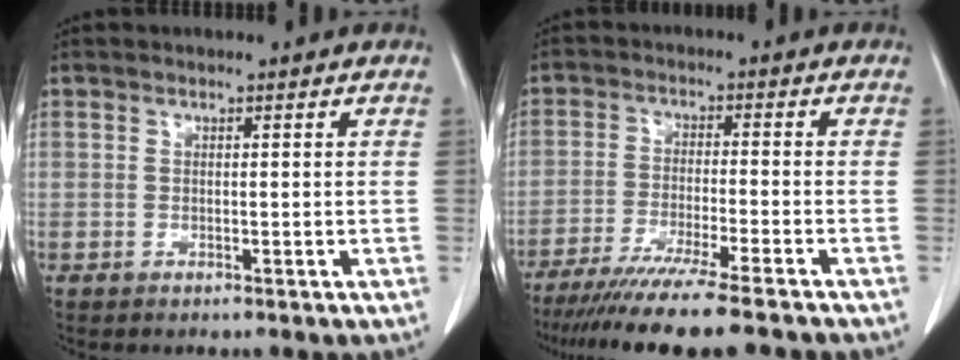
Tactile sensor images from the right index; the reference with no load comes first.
{"total": 14.8, "force": [-12.5, -0.5, 8.0], "torque": [-0.118, -0.046, -0.197]}